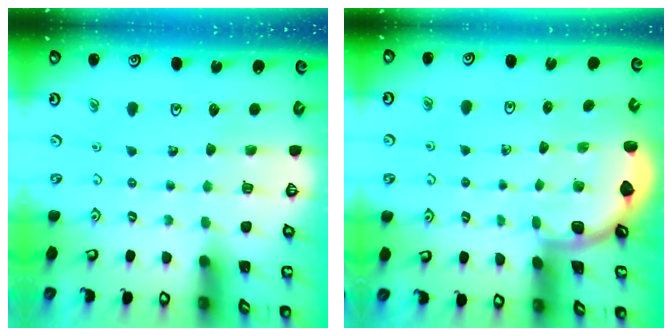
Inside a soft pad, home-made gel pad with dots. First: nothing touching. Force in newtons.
{"total": 1.8, "press": 1.8, "slide": 0.1}